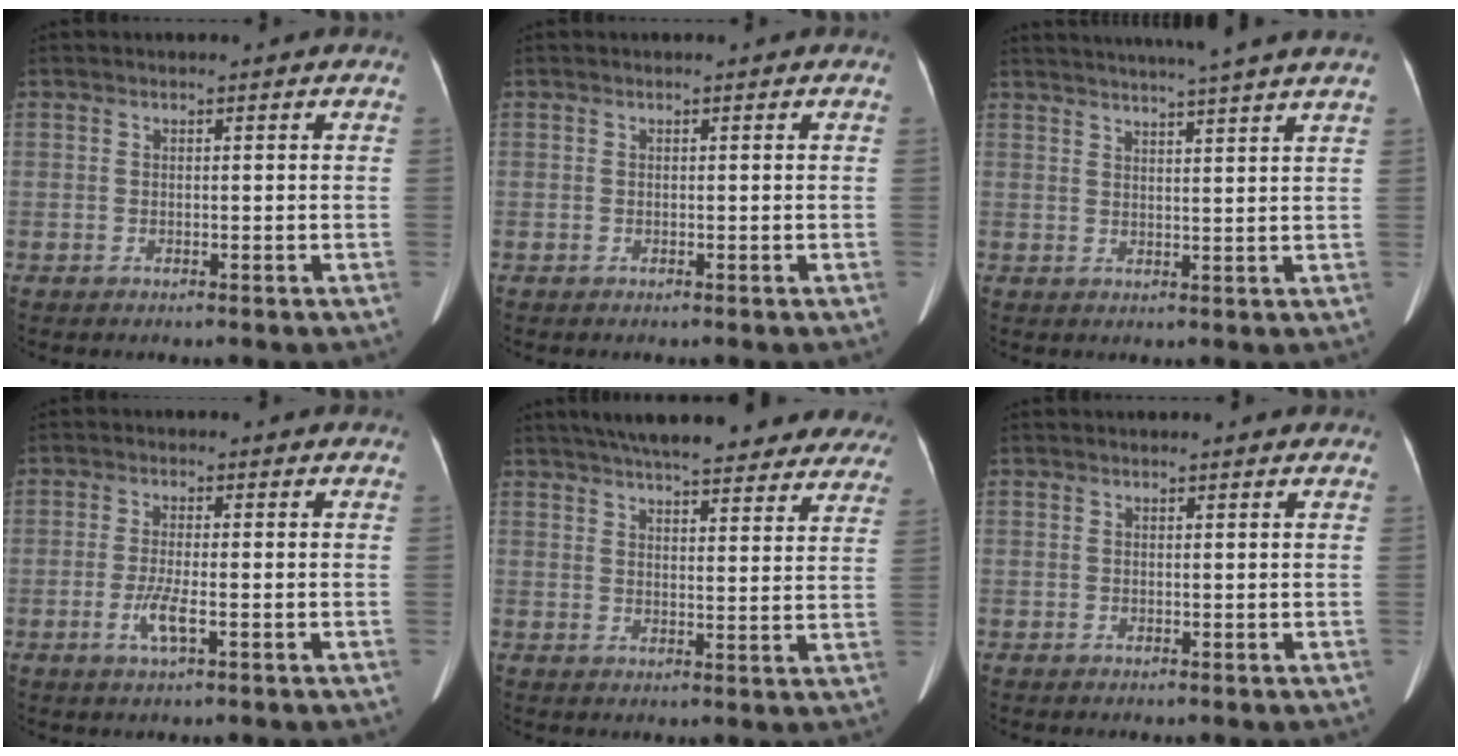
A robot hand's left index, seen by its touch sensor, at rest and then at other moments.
{"total": 0.0}
{"total": 14.0, "force": [12.4, -1.4, 6.4], "torque": [-0.107, 0.000, 0.156]}
{"total": 3.6, "force": [-1.2, 0.4, 3.3], "torque": [-0.071, -0.005, -0.023]}
{"total": 25.7, "force": [22.1, 5.6, 11.9], "torque": [-0.180, 0.004, 0.265]}
{"total": 1.8, "force": [1.6, 0.7, 0.6], "torque": [-0.013, 0.018, 0.012]}